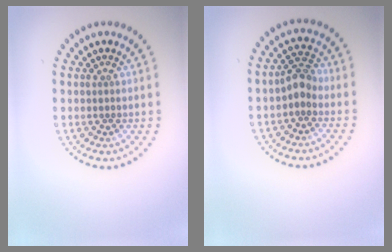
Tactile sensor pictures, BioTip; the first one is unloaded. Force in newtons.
{"total": 2.1, "press": 2.0, "slide": 0.8}